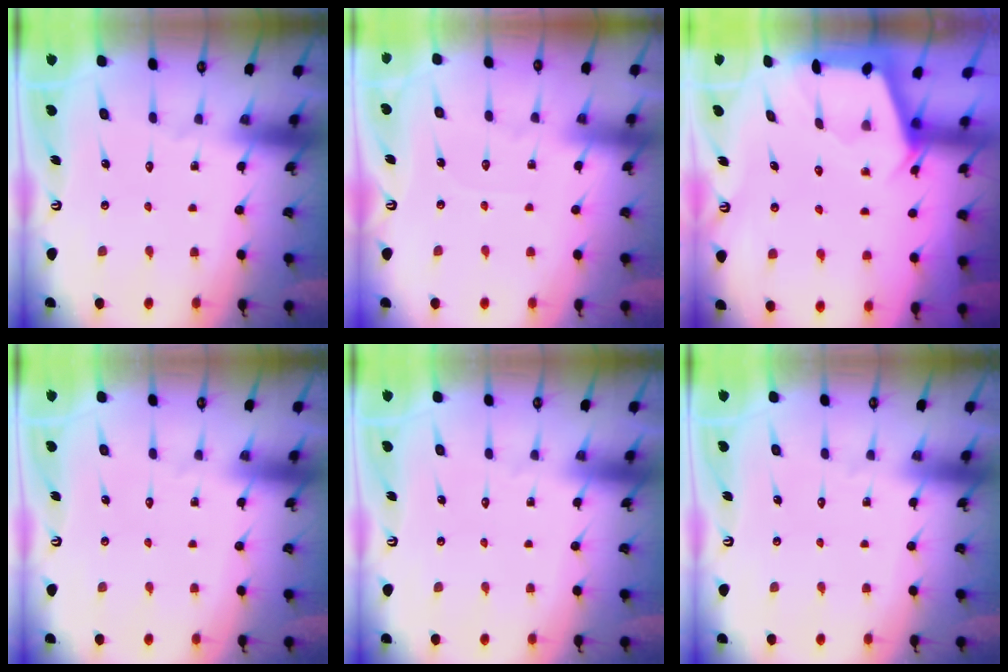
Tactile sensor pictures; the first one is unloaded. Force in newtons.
{"total": 2.7, "press": 2.6, "slide": 0.3}
{"total": 2.1, "press": 2.0, "slide": 0.3}
{"total": 0.0}
{"total": 0.0}
{"total": 0.0}